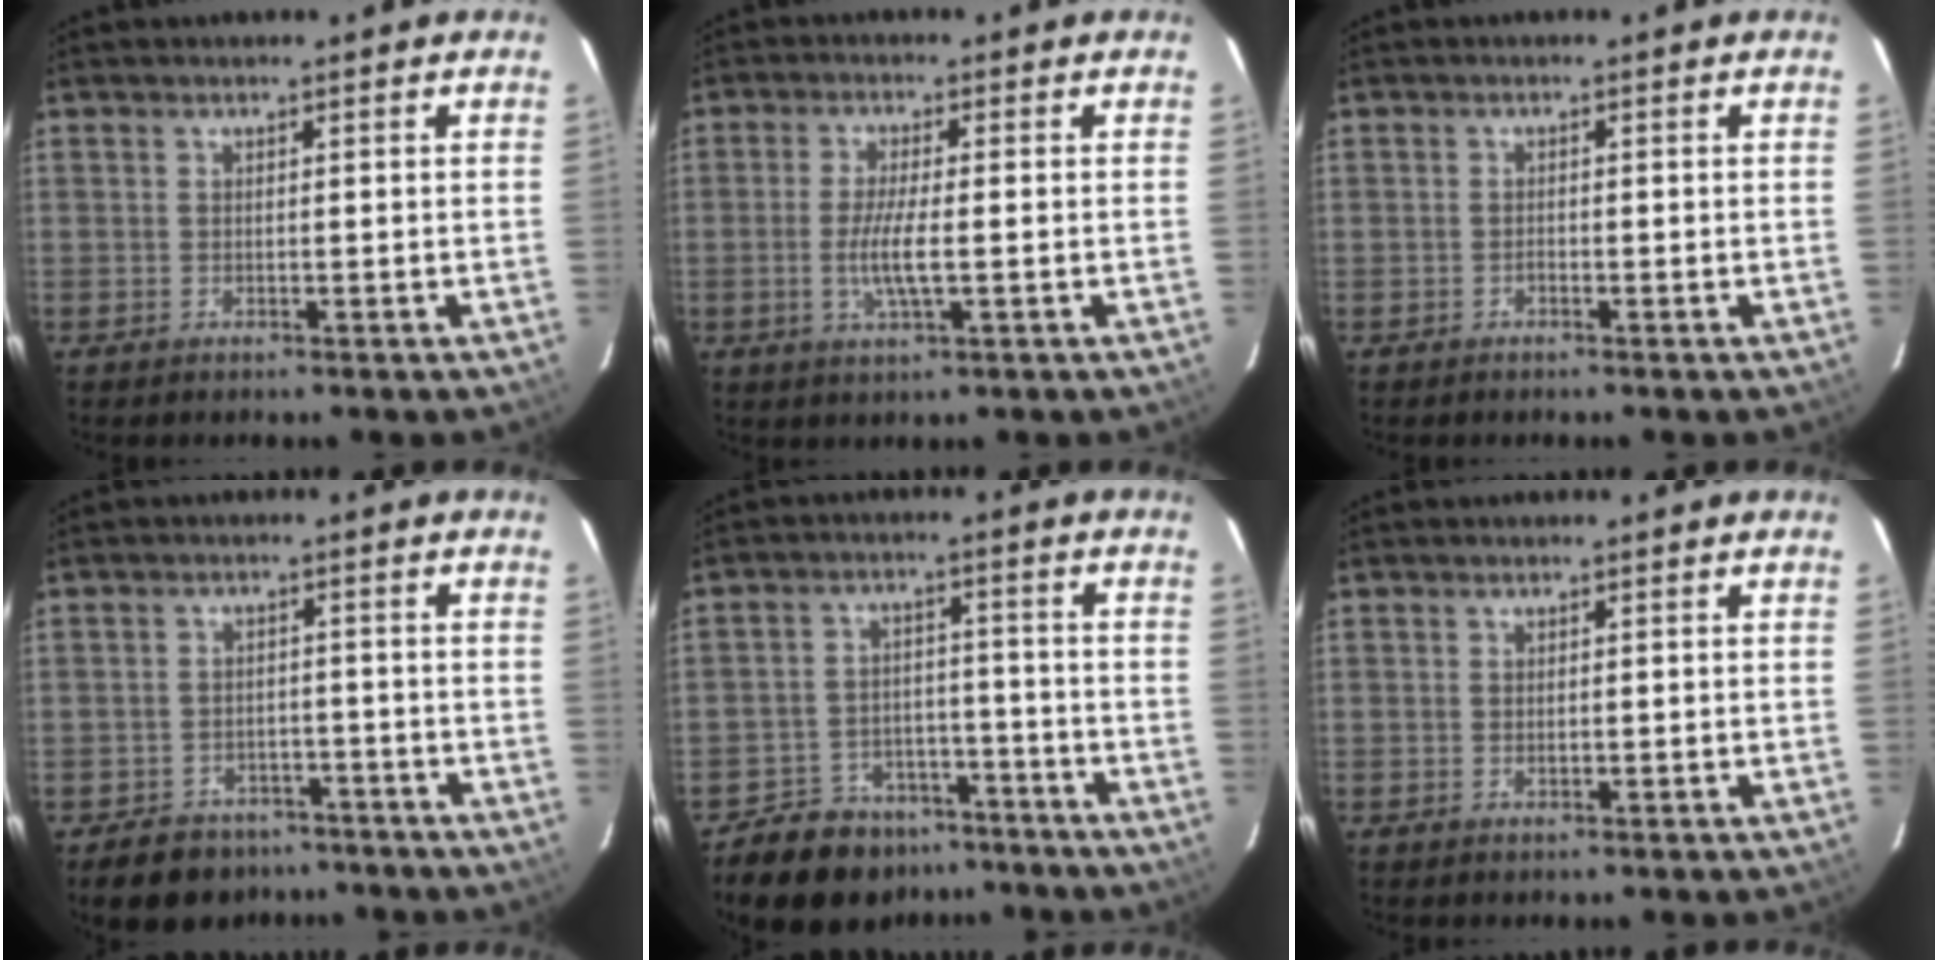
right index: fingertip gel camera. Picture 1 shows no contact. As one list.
[{"total": 5.8, "force": [-1.2, 0.9, 5.6], "torque": [-0.109, -0.011, -0.022]}, {"total": 0.7, "force": [-0.6, 0.4, 0.1], "torque": [-0.002, 0.000, -0.010]}, {"total": 9.8, "force": [-7.2, 6.1, 2.6], "torque": [-0.070, 0.020, -0.091]}, {"total": 13.7, "force": [-10.4, 7.9, 4.0], "torque": [-0.106, 0.022, -0.142]}, {"total": 0.8, "force": [-0.1, 0.6, 0.5], "torque": [-0.008, -0.001, 0.001]}]